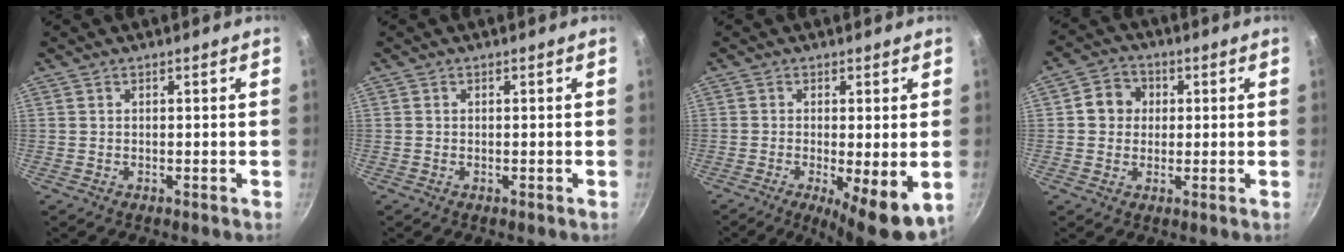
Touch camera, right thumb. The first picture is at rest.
{"total": 0.0}
{"total": 11.3, "force": [-3.7, 3.2, 10.2], "torque": [-0.150, -0.020, -0.049]}
{"total": 6.3, "force": [0.8, 5.6, 2.7], "torque": [-0.022, 0.009, 0.004]}